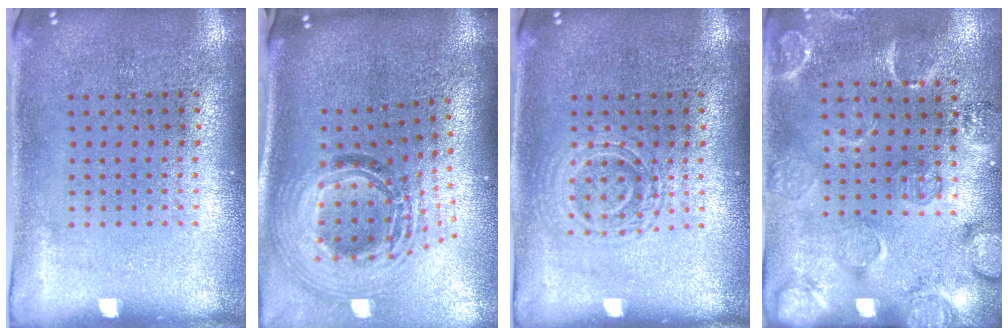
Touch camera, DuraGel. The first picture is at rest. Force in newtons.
{"total": 2.1, "press": 1.6, "slide": 1.3}
{"total": 2.3, "press": 2.2, "slide": 0.5}
{"total": 2.6, "press": 1.9, "slide": 1.8}